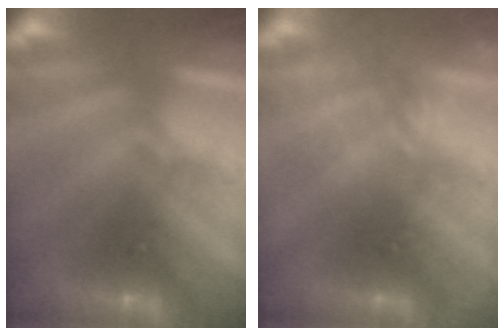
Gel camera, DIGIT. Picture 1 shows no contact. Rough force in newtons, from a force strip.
{"total": 2.2}